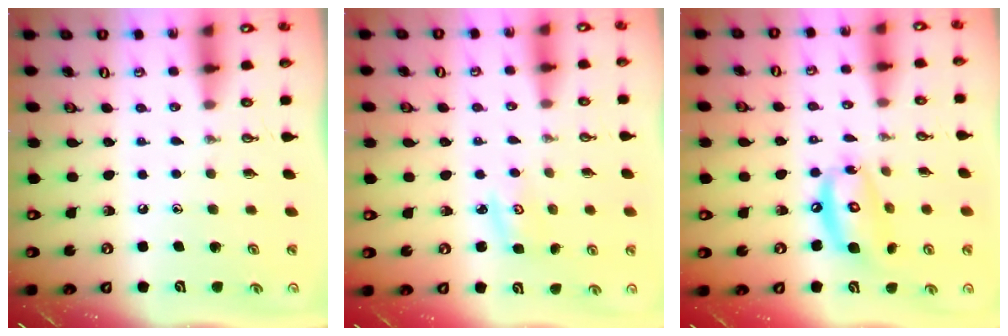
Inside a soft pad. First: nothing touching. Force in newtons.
{"total": 3.1, "press": 3.1, "slide": 0.4}
{"total": 12.2, "press": 12.1, "slide": 1.2}